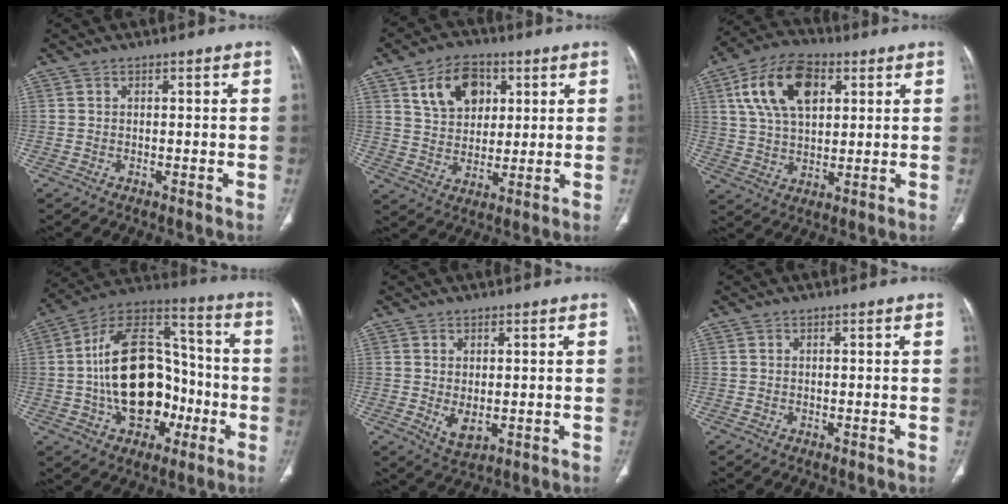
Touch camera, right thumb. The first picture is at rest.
{"total": 11.1, "force": [4.6, 7.7, 6.5], "torque": [-0.078, -0.013, 0.084]}
{"total": 14.8, "force": [5.1, 8.6, 10.8], "torque": [-0.187, 0.001, 0.094]}
{"total": 22.4, "force": [-3.9, 14.6, 16.5], "torque": [-0.243, 0.050, -0.060]}
{"total": 4.0, "force": [-0.4, 2.1, 3.3], "torque": [-0.054, -0.009, 0.006]}
{"total": 0.0}